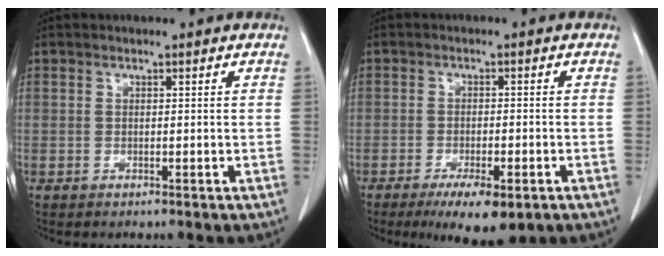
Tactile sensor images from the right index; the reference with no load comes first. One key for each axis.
{"total": 7.0, "fx": -4.2, "fy": 2.2, "fz": 5.1, "tx": -0.076, "ty": -0.010, "tz": -0.059}